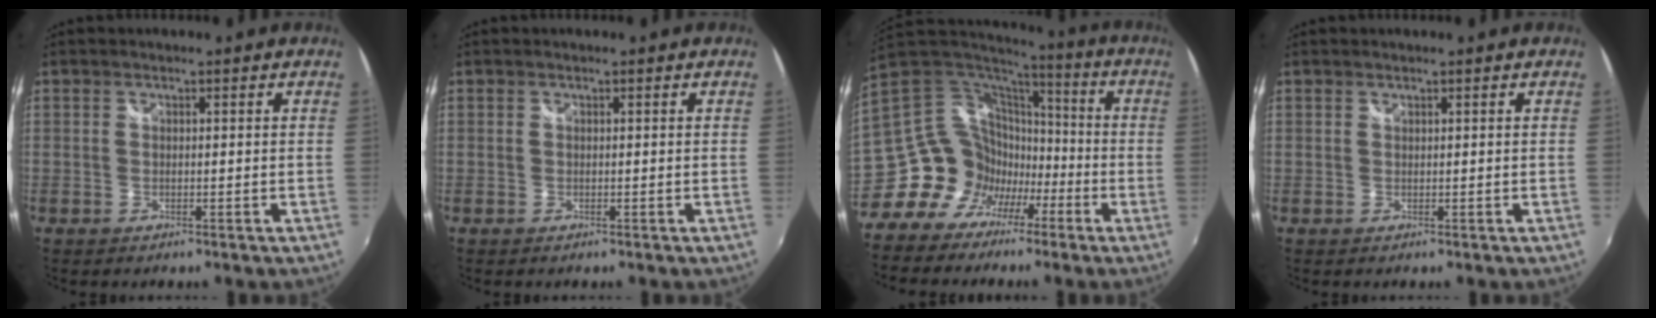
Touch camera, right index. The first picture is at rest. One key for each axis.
{"total": 0.0}
{"total": 15.0, "fx": -7.3, "fy": 12.2, "fz": 4.6, "tx": -0.096, "ty": 0.042, "tz": -0.128}
{"total": 0.0}